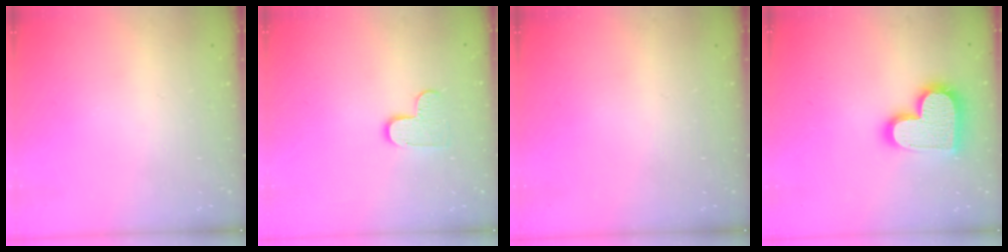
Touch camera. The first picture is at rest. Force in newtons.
{"total": 6.8, "press": 6.8, "slide": 0.2}
{"total": 0.0}
{"total": 17.9, "press": 17.9, "slide": 1.1}